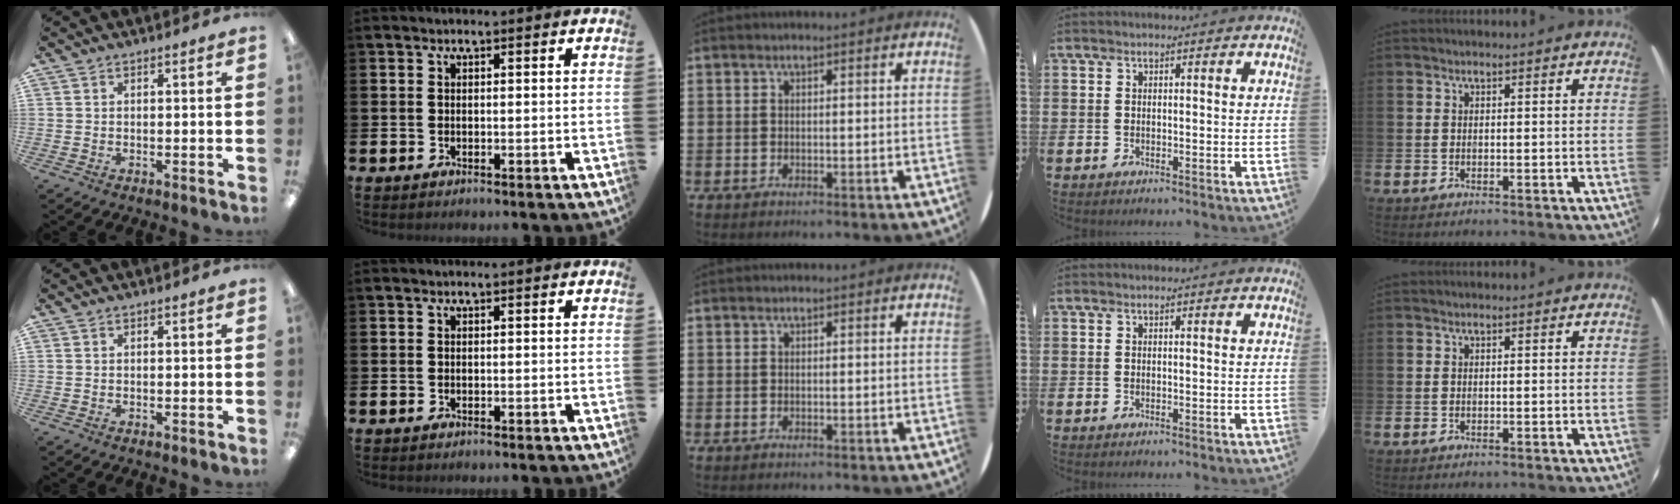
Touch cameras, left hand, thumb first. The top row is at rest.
{}